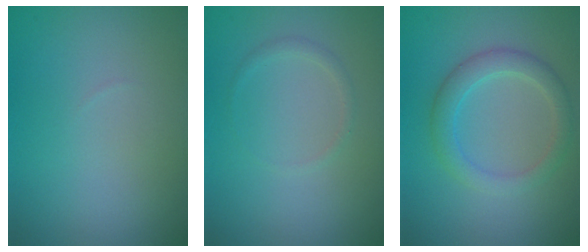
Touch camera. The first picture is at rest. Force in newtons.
{"total": 0.7, "press": 0.7, "slide": 0.0}
{"total": 2.8, "press": 2.8, "slide": 0.1}